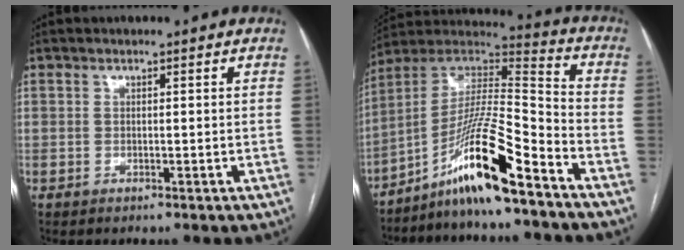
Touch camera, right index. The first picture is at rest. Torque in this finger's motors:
{"motor_torque": [1.60, -0.53, 0.54, 0.21]}